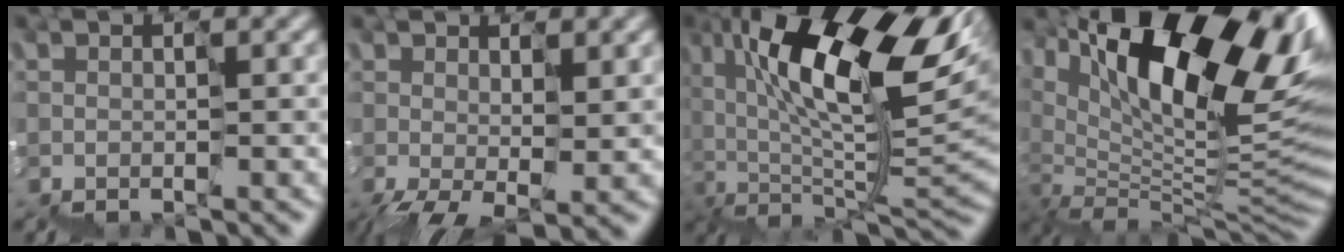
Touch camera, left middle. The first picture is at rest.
{"total": 4.3, "force": [-0.4, 2.1, 3.7], "torque": [-0.085, -0.012, 0.008]}
{"total": 12.9, "force": [2.7, 5.6, 11.3], "torque": [-0.198, 0.022, 0.038]}
{"total": 14.7, "force": [7.5, 6.5, 10.9], "torque": [-0.191, 0.018, 0.147]}